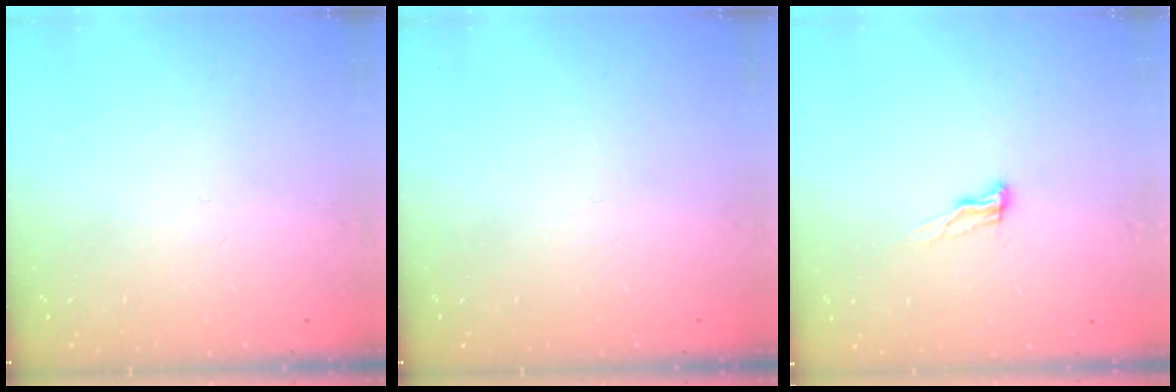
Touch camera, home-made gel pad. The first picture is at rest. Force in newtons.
{"total": 0.0}
{"total": 8.0, "press": 7.7, "slide": 2.0}